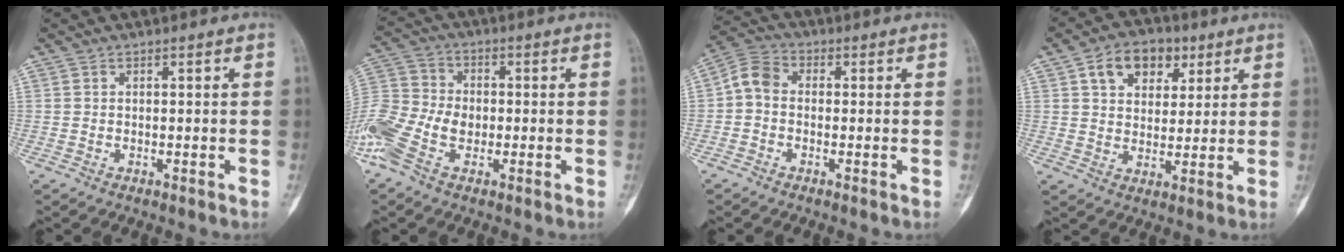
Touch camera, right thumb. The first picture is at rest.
{"total": 12.9, "force": [-3.9, 8.4, 9.0], "torque": [-0.216, 0.020, -0.080]}
{"total": 5.3, "force": [-0.4, 4.0, 3.5], "torque": [-0.060, 0.018, -0.025]}
{"total": 10.4, "force": [4.7, 7.1, 6.0], "torque": [-0.061, -0.008, 0.073]}